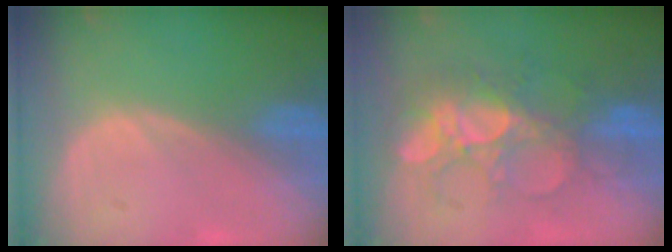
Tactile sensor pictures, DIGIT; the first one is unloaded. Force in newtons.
{"total": 8.3, "press": 8.1, "slide": 1.8}